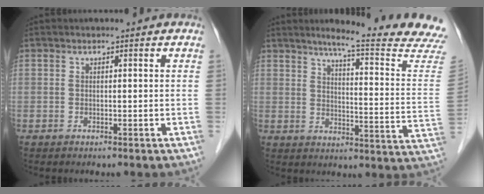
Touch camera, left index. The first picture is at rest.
{"total": 18.1, "force": [16.2, -1.3, 7.9], "torque": [-0.108, -0.090, 0.187]}